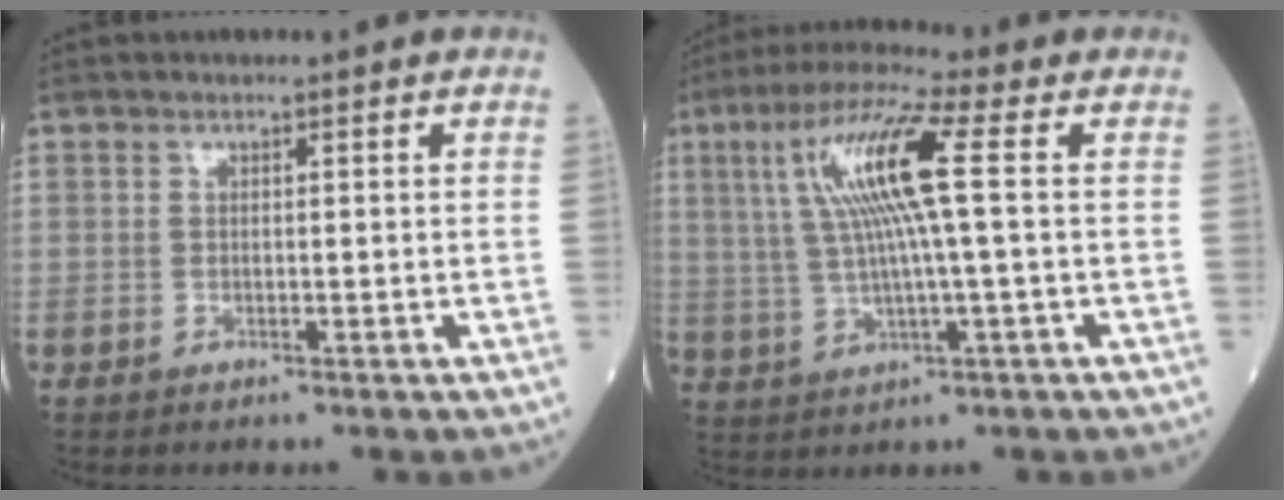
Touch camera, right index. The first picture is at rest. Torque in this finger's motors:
{"motor_torque": [0.99, 0.14, 0.65, 0.21]}